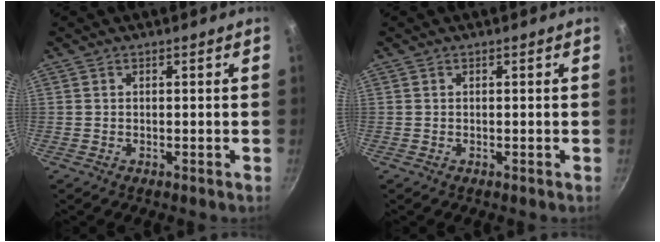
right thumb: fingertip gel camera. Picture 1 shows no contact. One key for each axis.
{"total": 0.0}